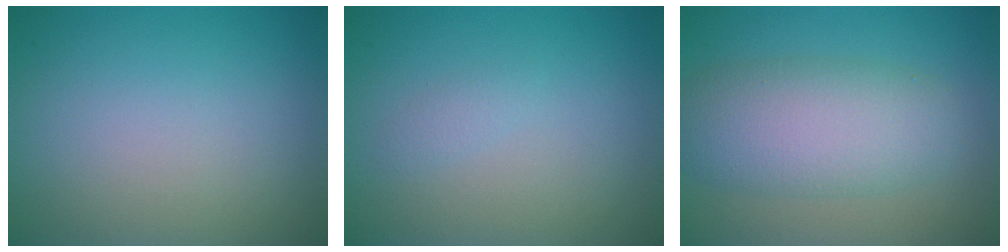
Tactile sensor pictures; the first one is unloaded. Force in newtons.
{"total": 0.7, "press": 0.7, "slide": 0.0}
{"total": 6.4, "press": 6.4, "slide": 0.5}